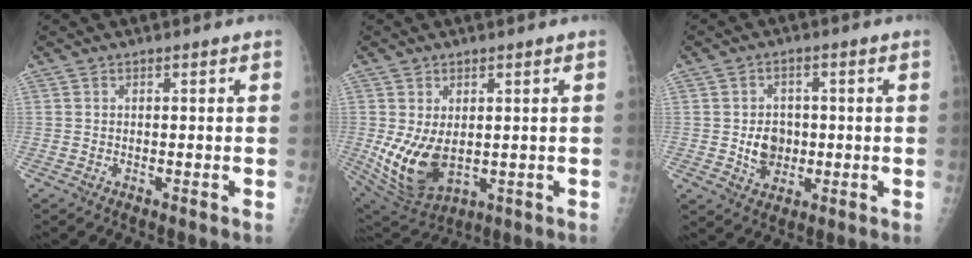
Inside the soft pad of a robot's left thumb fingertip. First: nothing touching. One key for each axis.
{"total": 11.1, "fx": -0.3, "fy": 7.0, "fz": 8.6, "tx": -0.156, "ty": -0.018, "tz": 0.020}
{"total": 6.1, "fx": -0.4, "fy": 5.0, "fz": 3.4, "tx": -0.029, "ty": 0.002, "tz": -0.003}